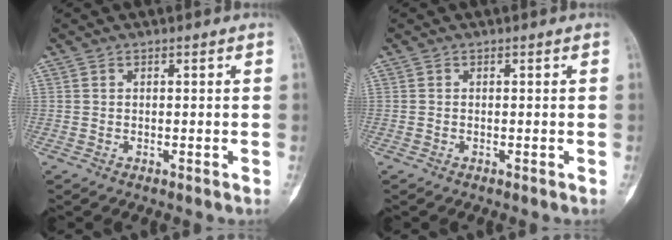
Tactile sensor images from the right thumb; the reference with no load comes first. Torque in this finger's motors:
{"motor_torque": [-0.26, 0.02, -0.14, -0.25, -0.04]}